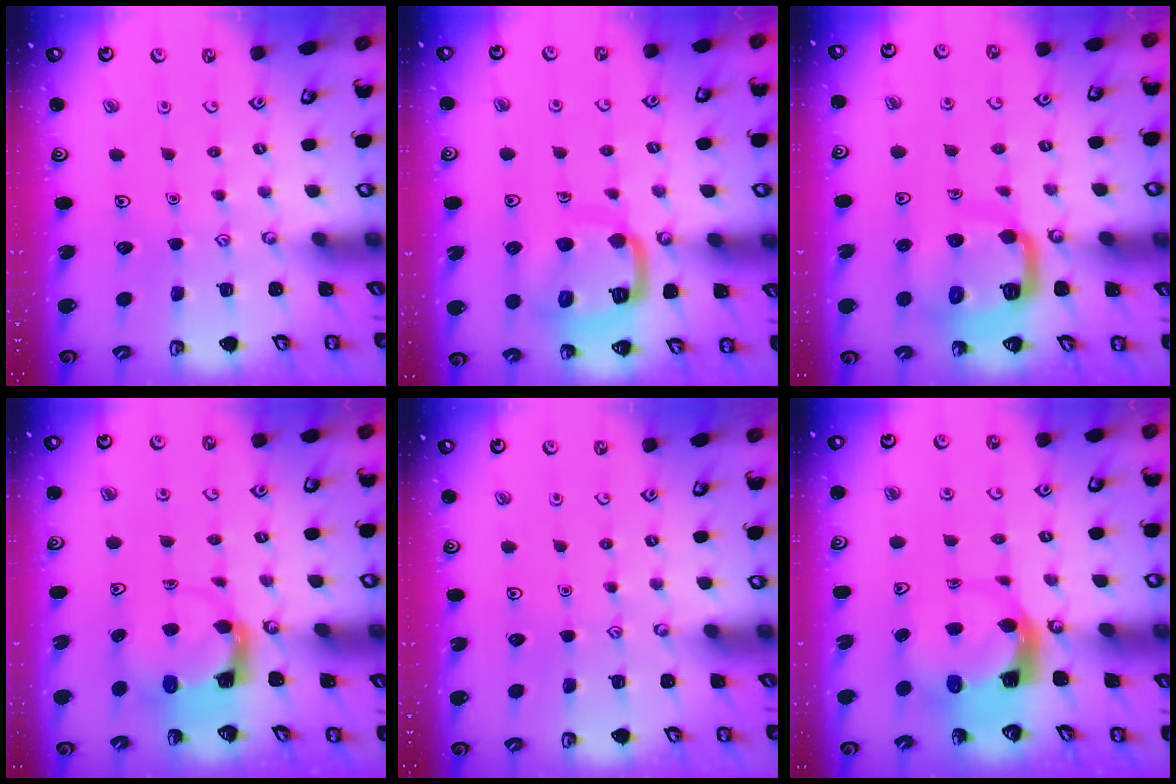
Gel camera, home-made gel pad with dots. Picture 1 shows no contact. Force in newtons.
{"total": 13.8, "press": 13.8, "slide": 1.5}
{"total": 12.5, "press": 12.4, "slide": 1.5}
{"total": 3.9, "press": 3.9, "slide": 0.5}
{"total": 0.0}
{"total": 6.1, "press": 6.0, "slide": 0.9}